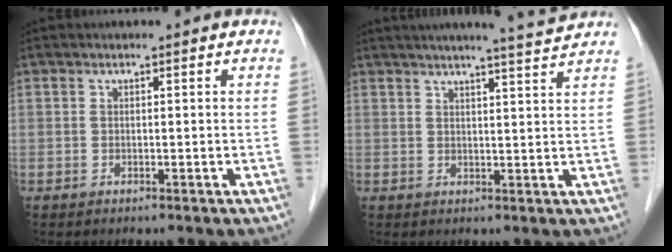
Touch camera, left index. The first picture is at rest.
{"total": 8.0, "force": [7.2, -1.3, 3.1], "torque": [-0.049, 0.003, 0.089]}